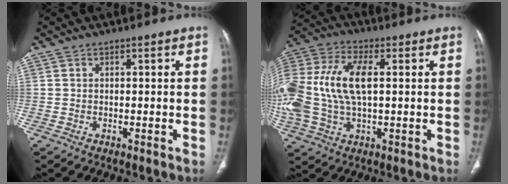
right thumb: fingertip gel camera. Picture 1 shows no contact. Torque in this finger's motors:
{"motor_torque": [2.51, 2.50, 1.92, 0.04, 0.73]}